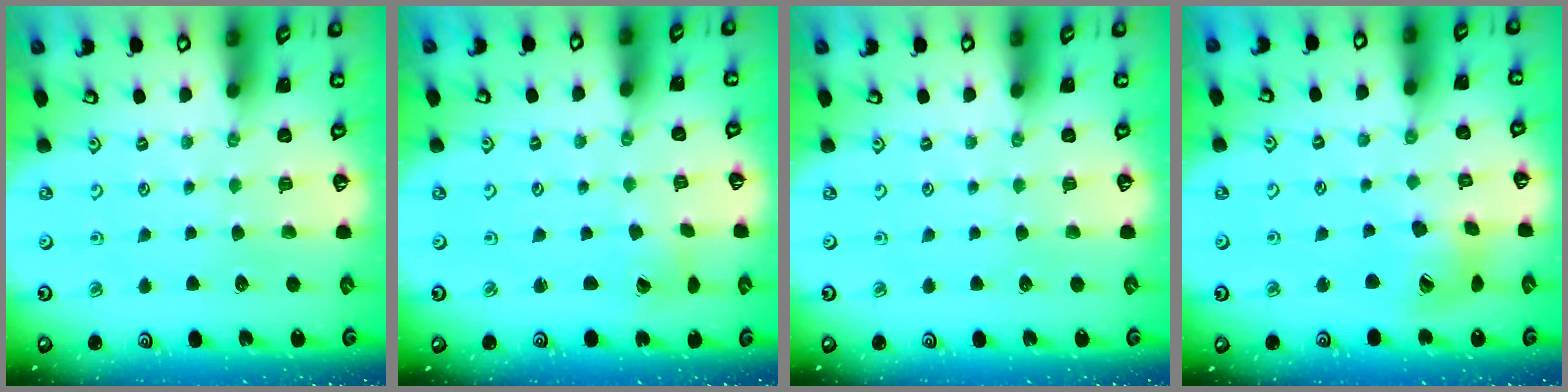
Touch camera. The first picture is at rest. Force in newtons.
{"total": 2.7, "press": 2.7, "slide": 0.5}
{"total": 0.0}
{"total": 14.0, "press": 13.9, "slide": 1.8}